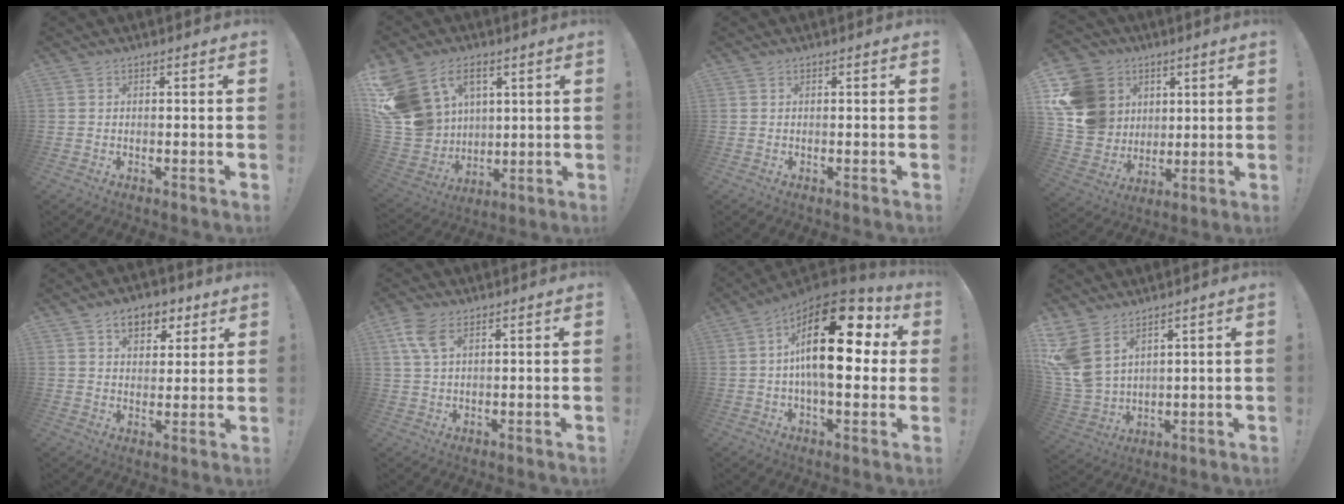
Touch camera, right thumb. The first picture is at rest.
{"total": 17.3, "force": [8.3, 12.7, 8.3], "torque": [-0.192, -0.040, 0.167]}
{"total": 0.0}
{"total": 17.1, "force": [4.7, 15.3, 5.9], "torque": [-0.100, -0.015, 0.120]}
{"total": 9.2, "force": [4.9, 6.2, 4.8], "torque": [-0.056, -0.021, 0.088]}
{"total": 6.6, "force": [3.2, 3.3, 4.7], "torque": [-0.101, -0.010, 0.059]}
{"total": 24.1, "force": [4.1, 11.6, 20.8], "torque": [-0.325, -0.012, 0.067]}
{"total": 10.9, "force": [6.0, 6.7, 6.0], "torque": [-0.141, -0.040, 0.120]}